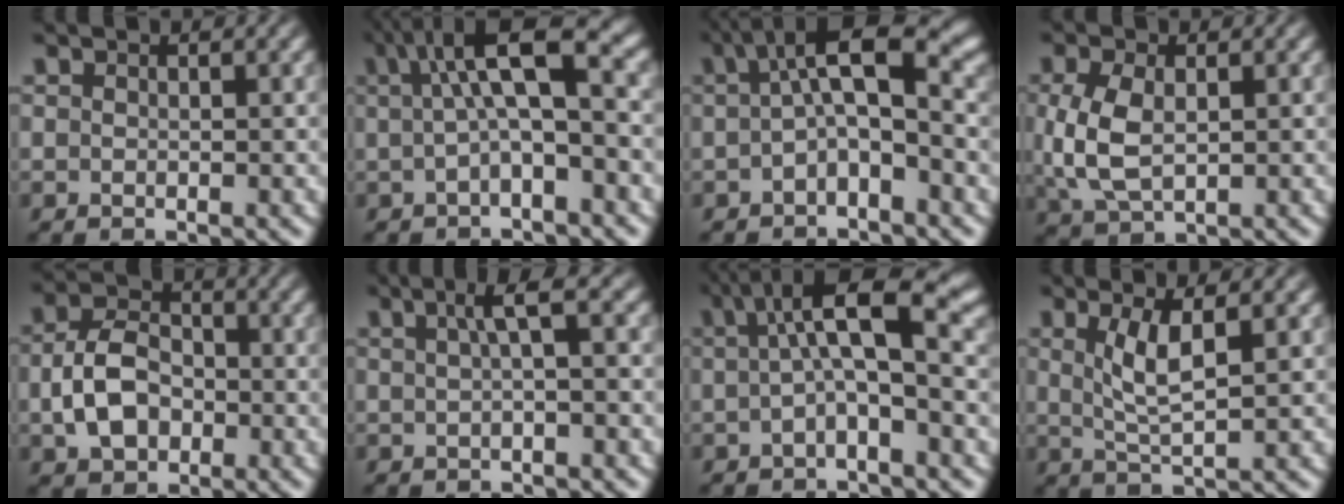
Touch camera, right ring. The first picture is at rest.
{"total": 6.3, "force": [1.3, 2.3, 5.7], "torque": [-0.097, 0.017, 0.014]}
{"total": 5.2, "force": [0.7, 2.3, 4.6], "torque": [-0.083, 0.004, 0.006]}
{"total": 5.1, "force": [-0.1, 3.7, 3.5], "torque": [-0.104, -0.016, 0.016]}
{"total": 6.0, "force": [-1.1, 4.6, 3.7], "torque": [-0.068, -0.011, -0.010]}
{"total": 2.6, "force": [0.9, 0.0, 2.4], "torque": [-0.028, 0.018, 0.012]}
{"total": 6.0, "force": [1.1, 2.1, 5.5], "torque": [-0.093, 0.012, 0.011]}
{"total": 3.6, "force": [0.7, 1.2, 3.4], "torque": [-0.068, -0.015, 0.024]}